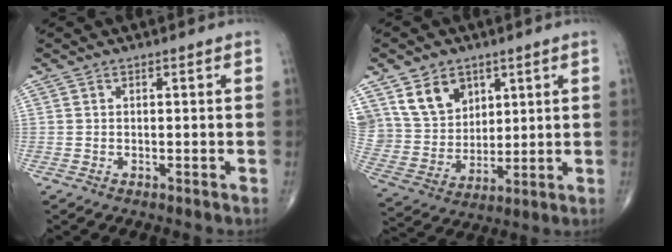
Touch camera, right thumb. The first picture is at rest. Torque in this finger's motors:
{"motor_torque": [-0.15, 0.47, 0.77, 0.75, 0.10]}